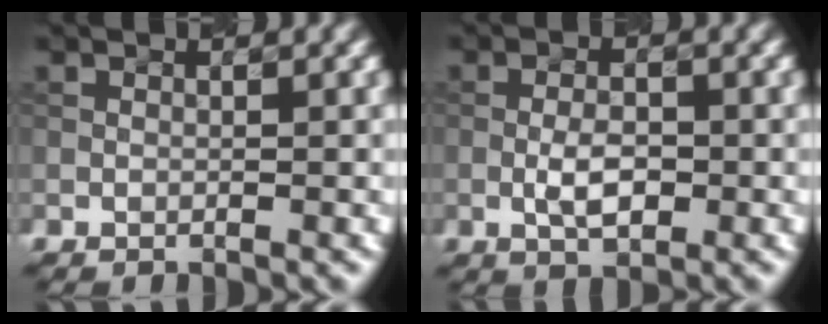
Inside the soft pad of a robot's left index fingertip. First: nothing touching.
{"total": 2.9, "force": [-0.7, 1.4, 2.4], "torque": [-0.044, 0.000, -0.013]}